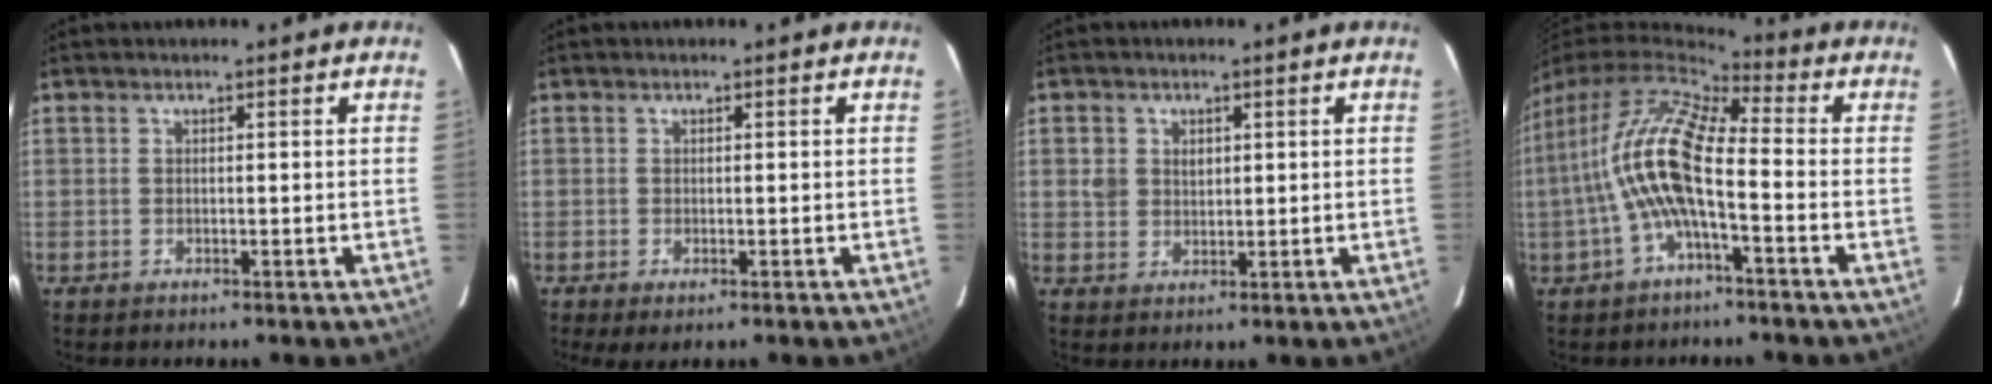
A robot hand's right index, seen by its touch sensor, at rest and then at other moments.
{"total": 2.0, "force": [-0.8, 0.8, 1.7], "torque": [-0.034, -0.009, -0.011]}
{"total": 3.7, "force": [0.9, 3.4, 1.3], "torque": [-0.022, 0.008, 0.017]}
{"total": 12.5, "force": [-2.1, 3.5, 11.8], "torque": [-0.226, 0.006, -0.040]}